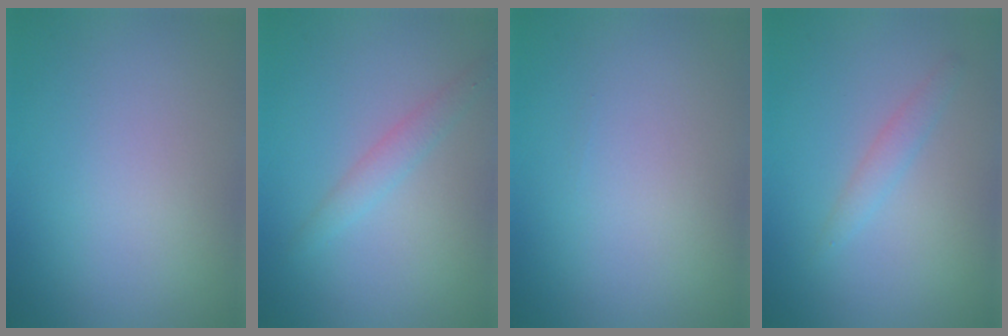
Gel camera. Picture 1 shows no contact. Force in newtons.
{"total": 1.6, "press": 1.6, "slide": 0.1}
{"total": 0.0}
{"total": 1.3, "press": 1.3, "slide": 0.0}